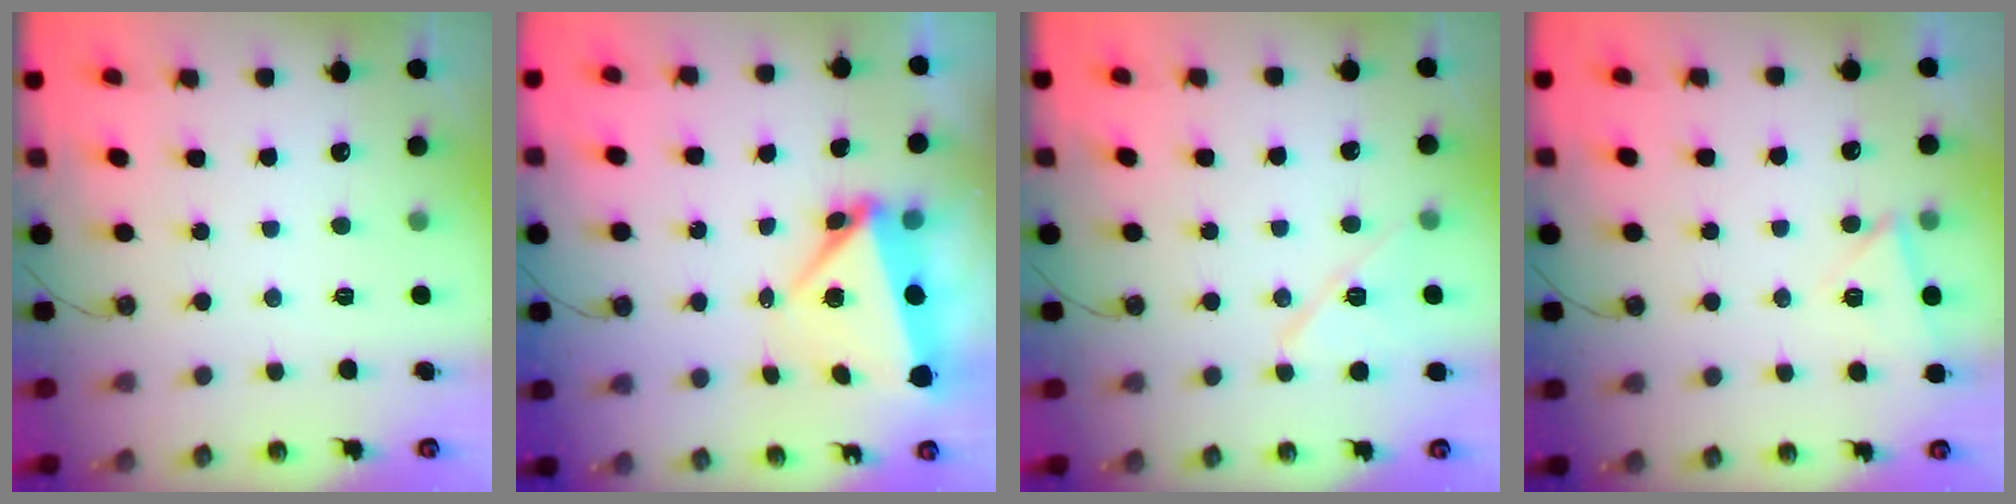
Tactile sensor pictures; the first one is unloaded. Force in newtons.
{"total": 5.4, "press": 5.3, "slide": 1.3}
{"total": 10.2, "press": 10.2, "slide": 0.9}
{"total": 4.2, "press": 4.0, "slide": 1.5}